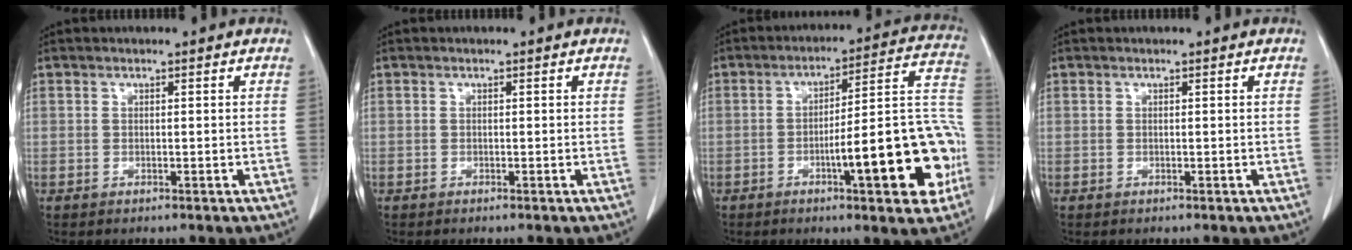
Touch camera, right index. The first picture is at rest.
{"total": 0.0}
{"total": 17.9, "force": [-5.7, 2.9, 16.7], "torque": [-0.184, 0.031, -0.074]}
{"total": 0.0}